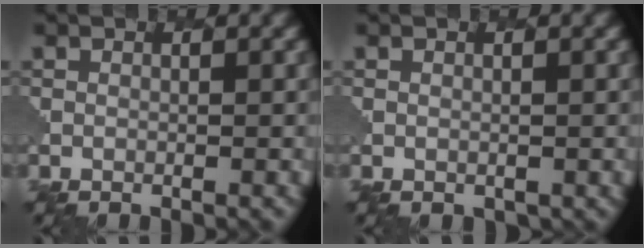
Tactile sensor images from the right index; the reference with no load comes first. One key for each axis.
{"total": 0.7, "fx": 0.1, "fy": 0.7, "fz": 0.2, "tx": -0.006, "ty": -0.004, "tz": 0.002}